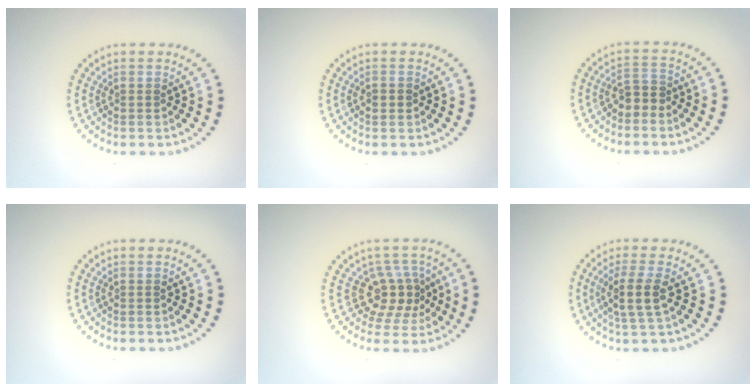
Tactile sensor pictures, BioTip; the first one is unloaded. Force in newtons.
{"total": 1.3, "press": 1.3, "slide": 0.1}
{"total": 1.9, "press": 1.6, "slide": 0.9}
{"total": 0.0}
{"total": 3.4, "press": 2.6, "slide": 2.2}
{"total": 2.9, "press": 2.4, "slide": 1.6}